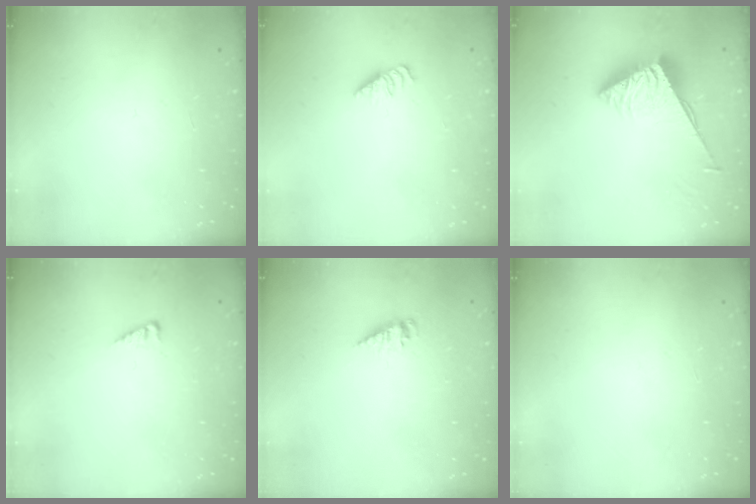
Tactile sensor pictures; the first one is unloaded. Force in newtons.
{"total": 1.4, "press": 1.3, "slide": 0.3}
{"total": 3.8, "press": 3.8, "slide": 0.4}
{"total": 2.9, "press": 2.9, "slide": 0.4}
{"total": 2.1, "press": 2.1, "slide": 0.2}
{"total": 0.0}